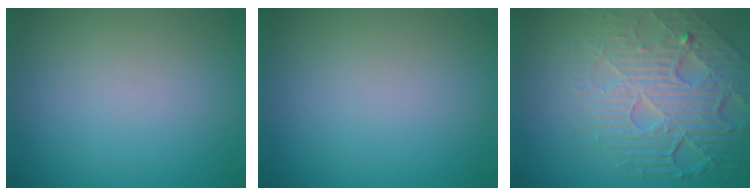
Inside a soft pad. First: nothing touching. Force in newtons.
{"total": 0.0}
{"total": 8.8, "press": 5.9, "slide": 6.5}